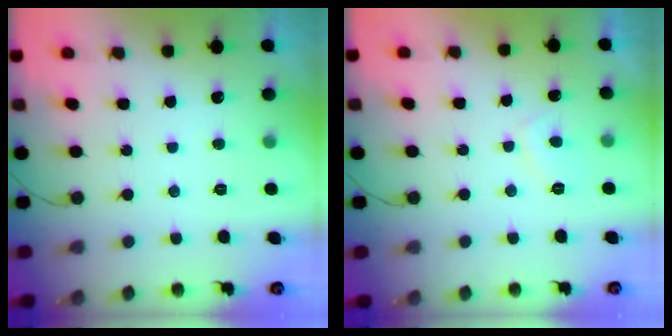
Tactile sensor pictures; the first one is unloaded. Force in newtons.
{"total": 2.9, "press": 2.8, "slide": 0.7}